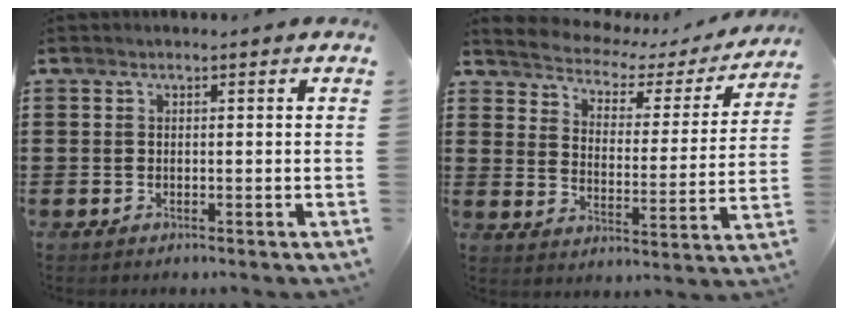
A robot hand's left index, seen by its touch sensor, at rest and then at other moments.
{"total": 3.0, "force": [2.7, 1.2, 0.5], "torque": [-0.032, -0.024, 0.035]}